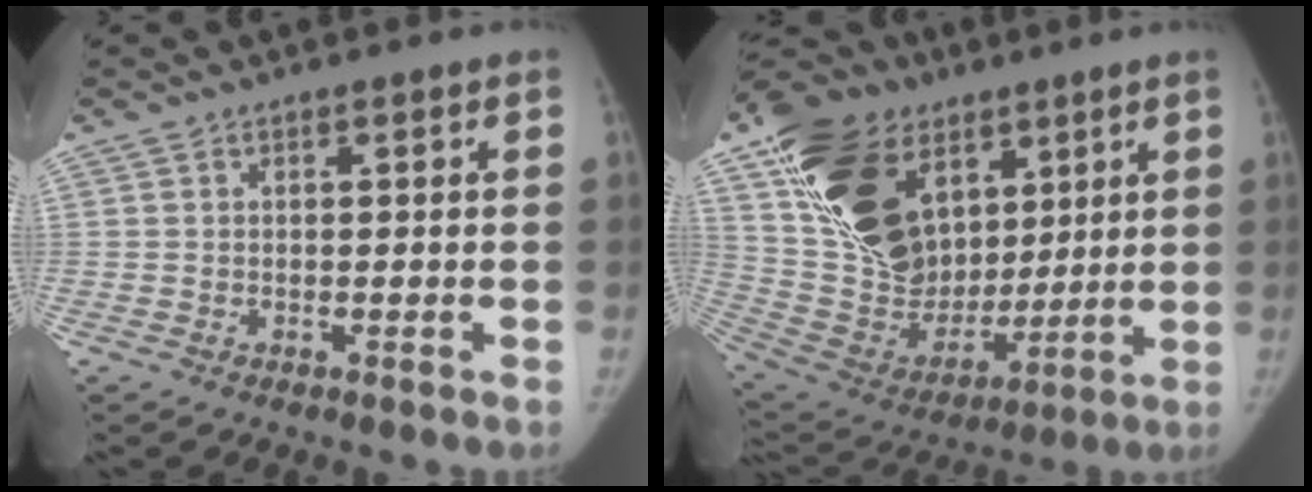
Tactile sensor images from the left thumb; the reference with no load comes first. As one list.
[{"total": 27.6, "force": [11.3, 19.0, 16.5], "torque": [-0.286, -0.016, 0.214]}]